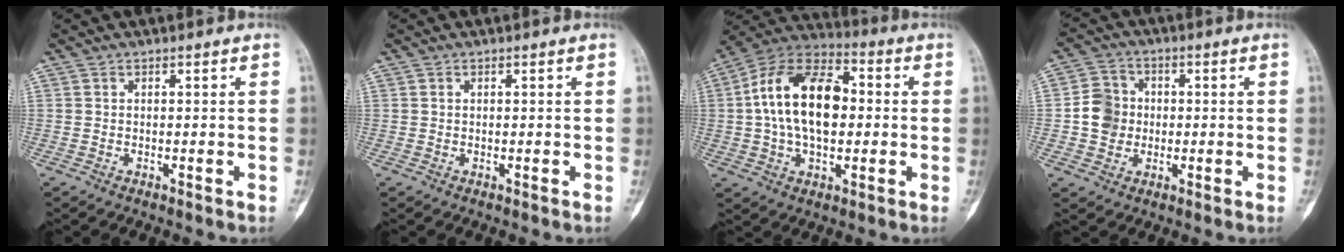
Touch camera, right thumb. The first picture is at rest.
{"total": 0.0}
{"total": 19.1, "force": [1.1, 11.3, 15.4], "torque": [-0.251, 0.027, 0.013]}
{"total": 7.4, "force": [-0.3, 6.7, 3.1], "torque": [-0.029, 0.010, -0.013]}